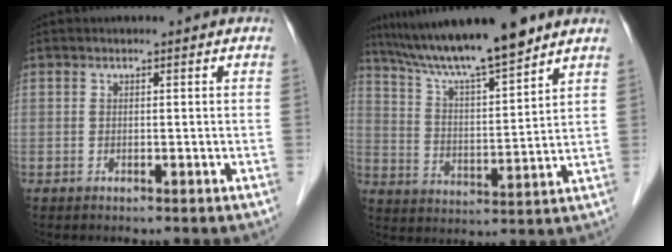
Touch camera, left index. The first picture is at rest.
{"total": 14.3, "force": [11.9, 0.3, 7.9], "torque": [-0.137, 0.011, 0.210]}